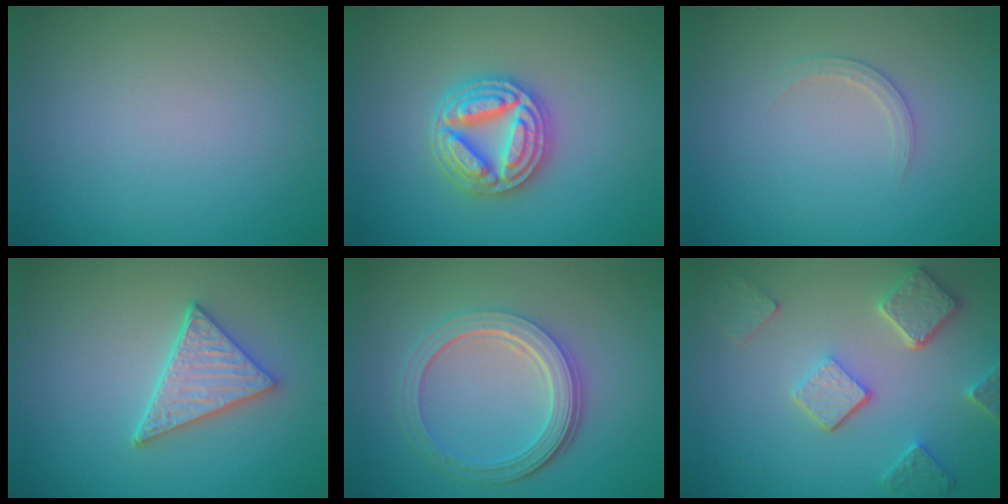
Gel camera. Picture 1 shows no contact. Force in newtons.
{"total": 4.9, "press": 4.9, "slide": 0.8}
{"total": 1.3, "press": 1.3, "slide": 0.1}
{"total": 4.3, "press": 3.6, "slide": 2.3}
{"total": 5.4, "press": 3.9, "slide": 3.7}
{"total": 5.1, "press": 3.9, "slide": 3.3}